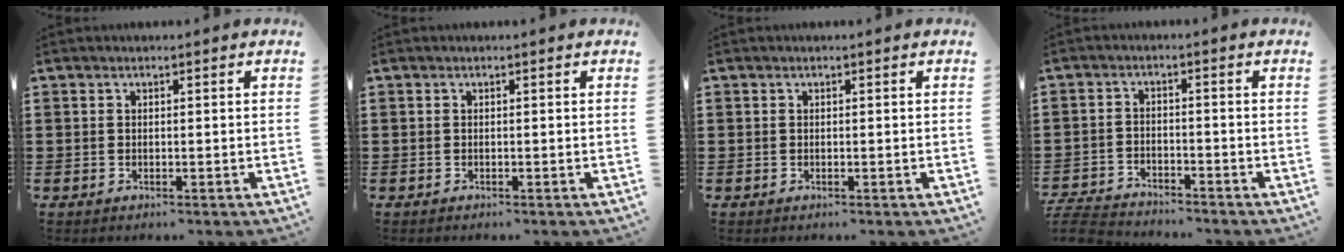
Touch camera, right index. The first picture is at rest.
{"total": 0.0}
{"total": 0.0}
{"total": 4.3, "force": [-4.3, 0.5, 0.3], "torque": [-0.020, -0.002, -0.093]}